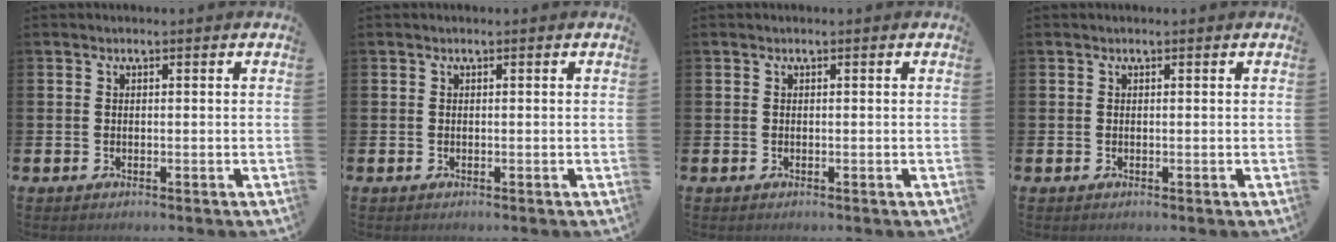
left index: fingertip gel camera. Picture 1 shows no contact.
{"total": 0.0}
{"total": 0.0}
{"total": 0.0}